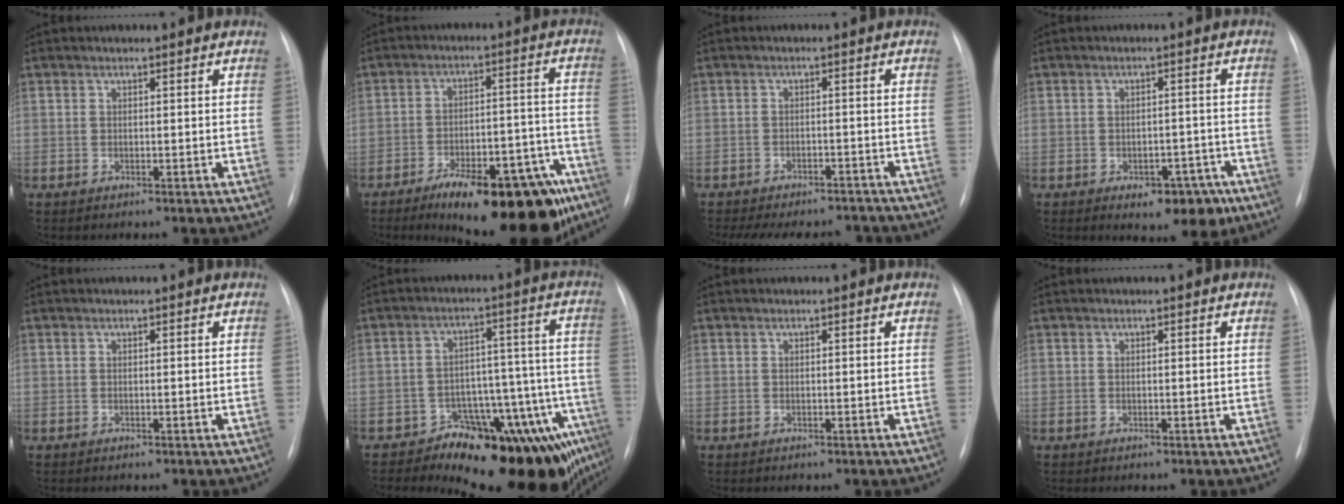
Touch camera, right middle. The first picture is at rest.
{"total": 20.9, "force": [-14.6, 6.4, 13.5], "torque": [-0.116, 0.041, -0.208]}
{"total": 14.6, "force": [-12.8, 4.9, 4.9], "torque": [-0.103, 0.004, -0.162]}
{"total": 6.8, "force": [-3.9, 3.5, 4.3], "torque": [-0.040, 0.015, -0.043]}
{"total": 0.0}
{"total": 16.6, "force": [-10.8, 4.5, 11.8], "torque": [-0.070, 0.057, -0.146]}
{"total": 0.0}
{"total": 0.0}